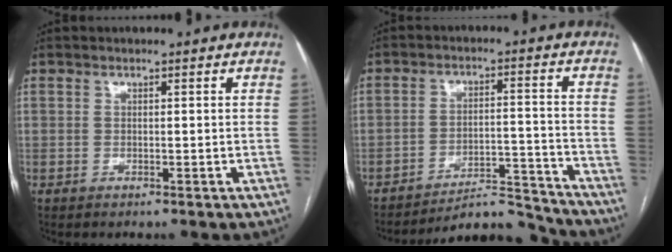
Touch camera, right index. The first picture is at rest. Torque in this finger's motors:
{"motor_torque": [-0.76, -0.19, -0.25, -0.09]}